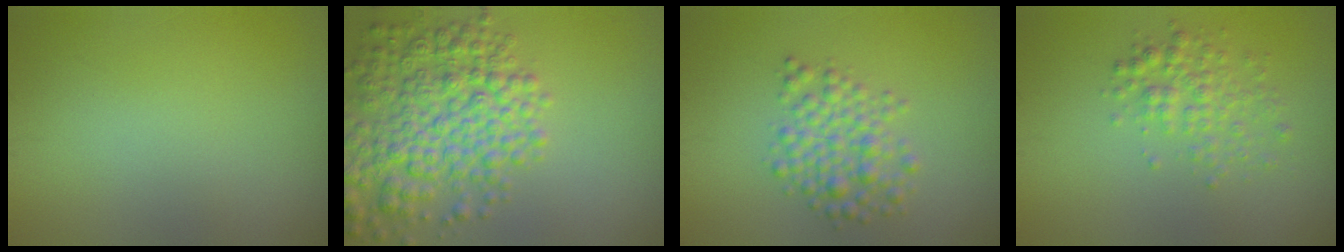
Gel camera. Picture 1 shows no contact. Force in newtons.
{"total": 7.0, "press": 7.0, "slide": 0.3}
{"total": 3.4, "press": 3.4, "slide": 0.1}
{"total": 2.5, "press": 2.5, "slide": 0.1}